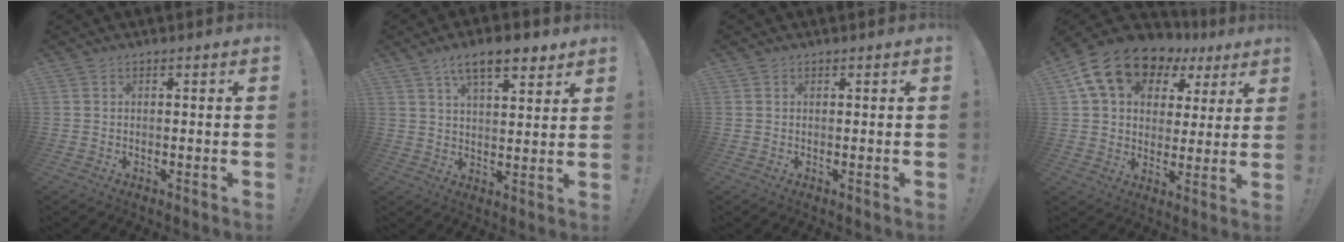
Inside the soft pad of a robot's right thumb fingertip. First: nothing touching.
{"total": 10.2, "force": [6.5, 3.7, 6.9], "torque": [-0.103, -0.024, 0.112]}
{"total": 0.0}
{"total": 17.2, "force": [9.0, 11.5, 9.0], "torque": [-0.150, -0.042, 0.173]}